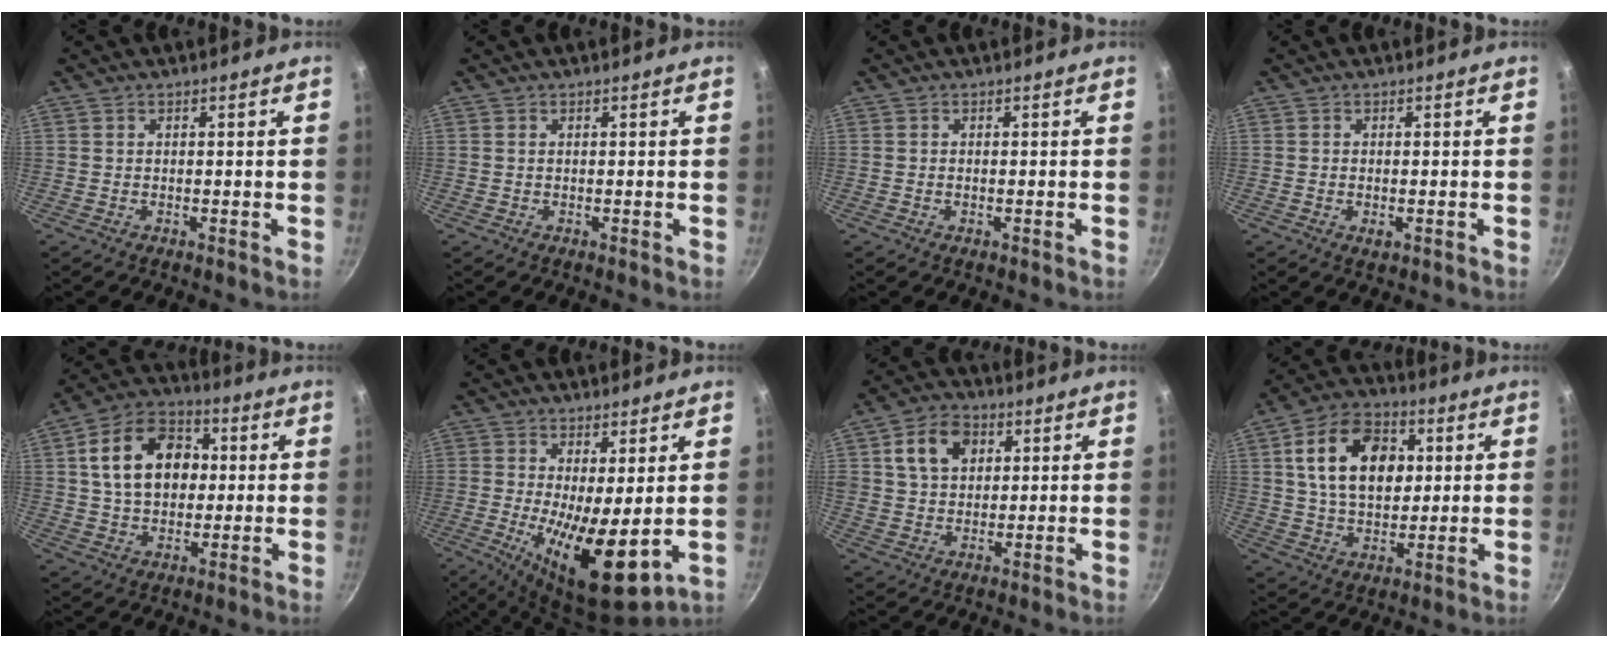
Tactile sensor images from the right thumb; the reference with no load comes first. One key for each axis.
{"total": 0.0}
{"total": 0.6, "fx": -0.2, "fy": 0.2, "fz": 0.5, "tx": -0.008, "ty": 0.002, "tz": -0.003}
{"total": 1.9, "fx": -0.5, "fy": 1.0, "fz": 1.5, "tx": -0.025, "ty": -0.002, "tz": -0.007}
{"total": 15.6, "fx": 2.5, "fy": 11.4, "fz": 10.5, "tx": -0.144, "ty": 0.019, "tz": 0.032}
{"total": 13.7, "fx": -0.3, "fy": 4.5, "fz": 13.0, "tx": -0.213, "ty": -0.024, "tz": 0.005}
{"total": 9.7, "fx": 3.2, "fy": 7.3, "fz": 5.5, "tx": -0.079, "ty": 0.004, "tz": 0.048}
{"total": 16.7, "fx": 3.7, "fy": 11.3, "fz": 11.7, "tx": -0.168, "ty": 0.004, "tz": 0.056}